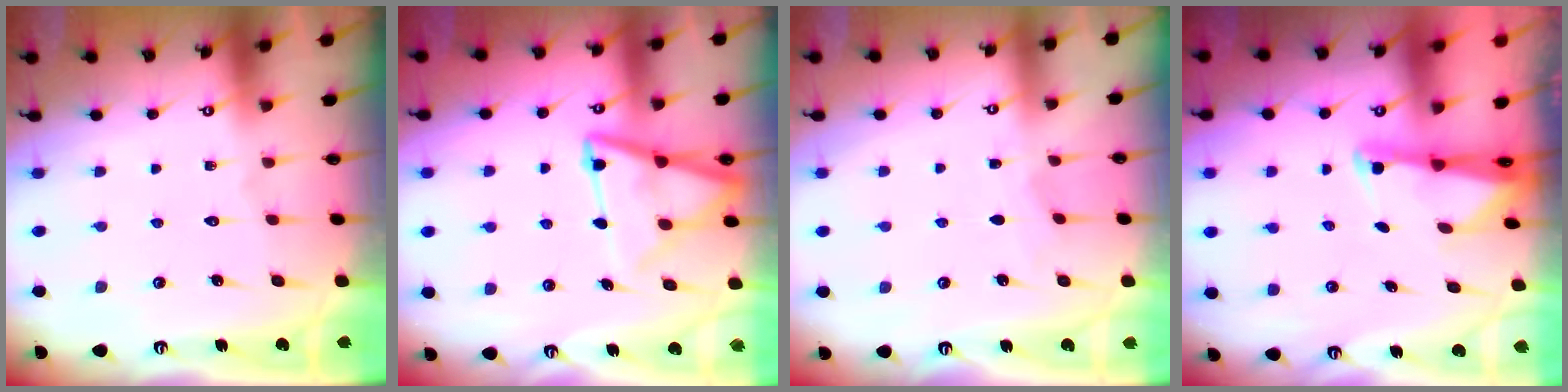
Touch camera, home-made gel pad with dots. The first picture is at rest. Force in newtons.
{"total": 11.0, "press": 10.9, "slide": 1.3}
{"total": 2.7, "press": 2.6, "slide": 0.4}
{"total": 1.8, "press": 1.8, "slide": 0.3}